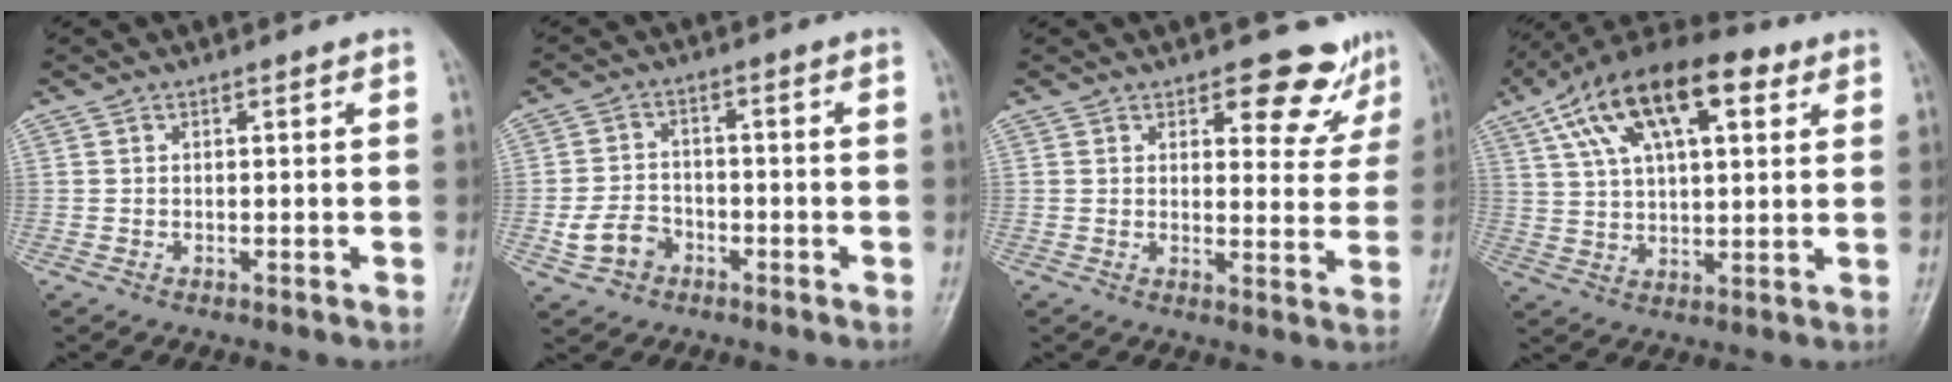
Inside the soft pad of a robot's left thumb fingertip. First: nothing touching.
{"total": 6.3, "force": [-2.5, 5.1, 2.8], "torque": [-0.042, 0.023, -0.042]}
{"total": 8.4, "force": [6.6, 4.0, 3.1], "torque": [0.000, -0.047, 0.072]}
{"total": 18.9, "force": [8.7, 8.7, 14.4], "torque": [-0.239, 0.008, 0.148]}